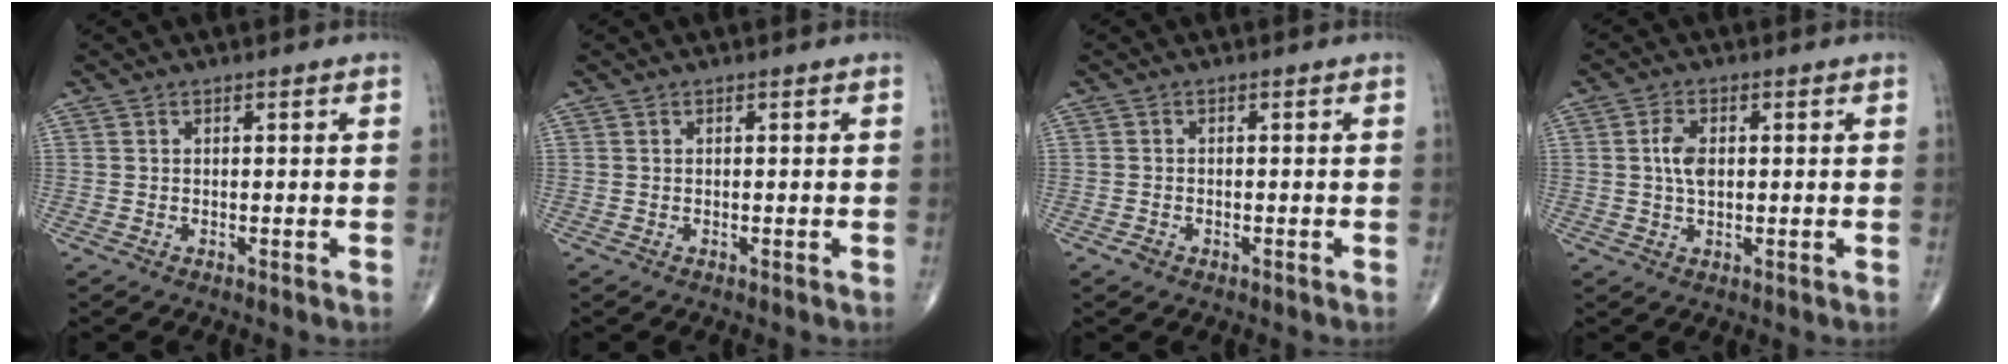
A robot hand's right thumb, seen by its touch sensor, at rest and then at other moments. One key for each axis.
{"total": 0.0}
{"total": 1.1, "fx": -0.7, "fy": 0.8, "fz": 0.5, "tx": -0.009, "ty": 0.004, "tz": -0.013}
{"total": 4.2, "fx": 0.4, "fy": 2.4, "fz": 3.4, "tx": -0.068, "ty": 0.001, "tz": 0.005}